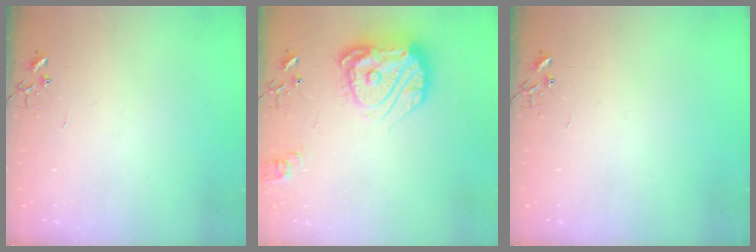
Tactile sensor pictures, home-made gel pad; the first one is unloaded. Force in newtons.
{"total": 19.8, "press": 19.7, "slide": 2.0}
{"total": 0.0}